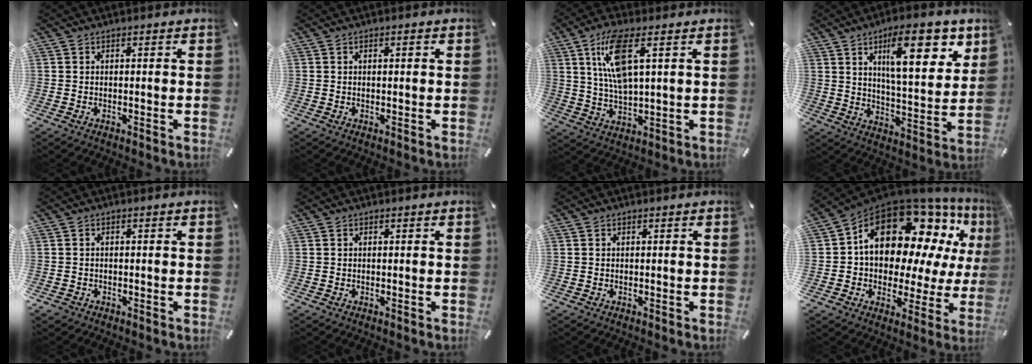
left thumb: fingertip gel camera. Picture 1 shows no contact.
{"total": 0.8, "force": [0.2, 0.2, 0.7], "torque": [-0.013, 0.002, 0.002]}
{"total": 11.7, "force": [4.6, 3.8, 10.1], "torque": [-0.211, -0.008, 0.078]}
{"total": 18.1, "force": [8.6, 6.8, 14.5], "torque": [-0.207, -0.027, 0.131]}
{"total": 1.1, "force": [-0.6, 0.9, 0.3], "torque": [-0.005, 0.004, -0.014]}
{"total": 0.0}
{"total": 0.0}
{"total": 18.5, "force": [8.4, 11.9, 11.3], "torque": [-0.200, -0.068, 0.141]}